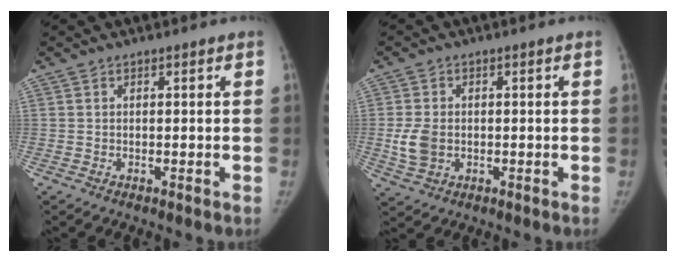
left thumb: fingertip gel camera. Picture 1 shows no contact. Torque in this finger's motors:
{"motor_torque": [-0.07, 0.08, 0.56, -0.43, 0.03]}